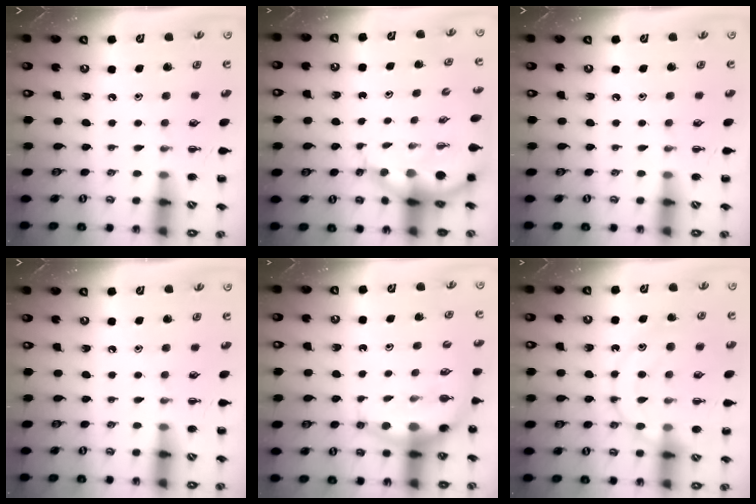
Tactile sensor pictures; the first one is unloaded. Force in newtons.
{"total": 5.2, "press": 4.9, "slide": 1.9}
{"total": 0.0}
{"total": 0.0}
{"total": 7.2, "press": 7.2, "slide": 1.1}
{"total": 14.5, "press": 14.4, "slide": 1.3}